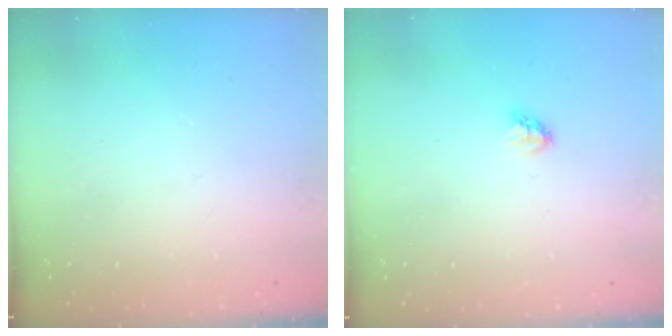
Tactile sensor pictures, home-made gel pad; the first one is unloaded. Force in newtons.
{"total": 2.8, "press": 2.8, "slide": 0.3}